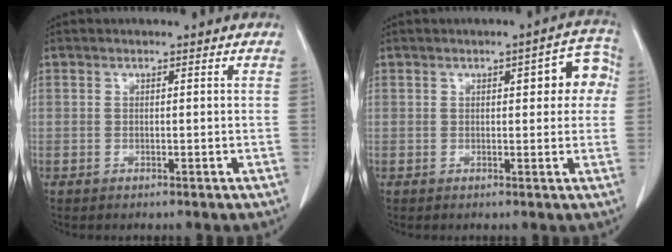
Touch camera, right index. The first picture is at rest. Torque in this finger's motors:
{"motor_torque": [0.37, 0.00, 0.14, 0.02]}